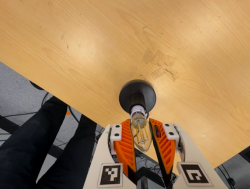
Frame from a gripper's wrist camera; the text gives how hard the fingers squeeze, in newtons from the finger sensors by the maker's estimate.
{"total": 11.7, "left": 11.6, "right": 11.8}